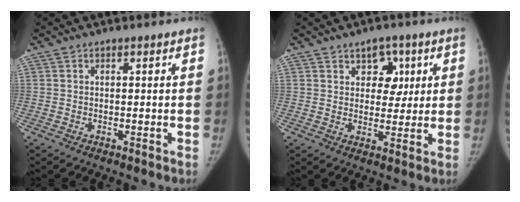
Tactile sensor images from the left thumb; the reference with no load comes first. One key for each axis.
{"total": 6.3, "fx": 2.7, "fy": 4.6, "fz": 3.5, "tx": -0.008, "ty": -0.009, "tz": 0.035}